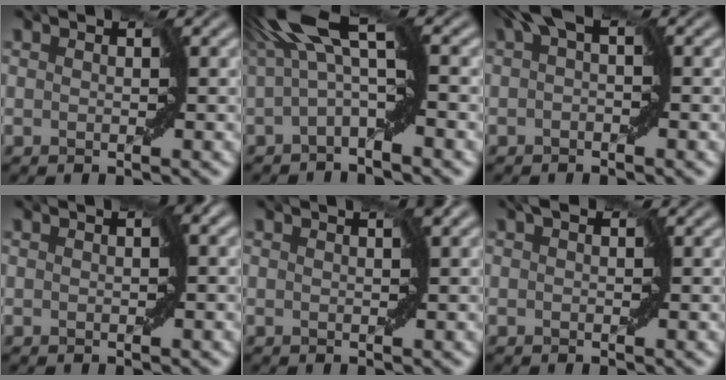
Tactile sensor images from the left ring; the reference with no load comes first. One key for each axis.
{"total": 7.2, "fx": 0.6, "fy": 1.6, "fz": 6.9, "tx": -0.130, "ty": 0.028, "tz": -0.012}
{"total": 3.1, "fx": 0.8, "fy": 0.9, "fz": 2.8, "tx": -0.049, "ty": 0.014, "tz": 0.002}
{"total": 1.2, "fx": -0.1, "fy": 0.3, "fz": 1.2, "tx": -0.026, "ty": 0.001, "tz": -0.005}
{"total": 0.8, "fx": 0.2, "fy": -0.1, "fz": 0.8, "tx": -0.018, "ty": 0.000, "tz": 0.001}
{"total": 0.9, "fx": 0.4, "fy": 0.3, "fz": 0.7, "tx": -0.015, "ty": 0.004, "tz": 0.004}